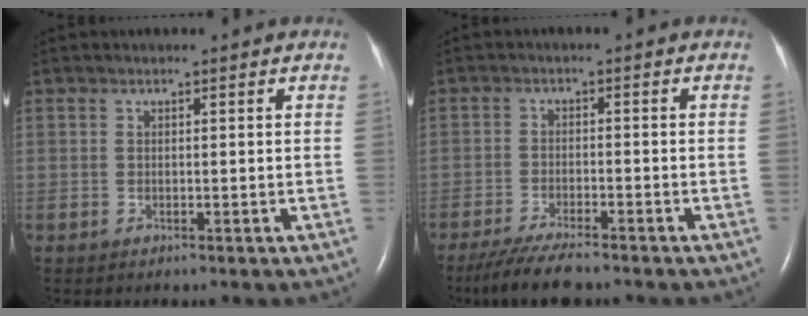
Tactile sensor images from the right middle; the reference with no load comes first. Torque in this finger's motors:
{"motor_torque": [1.08, -1.06, 0.26, 0.21]}